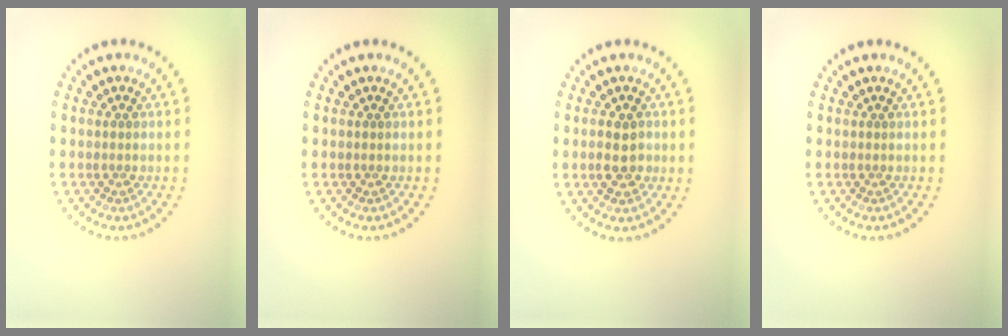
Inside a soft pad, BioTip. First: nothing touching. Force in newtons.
{"total": 0.0}
{"total": 2.4, "press": 2.4, "slide": 0.3}
{"total": 0.0}